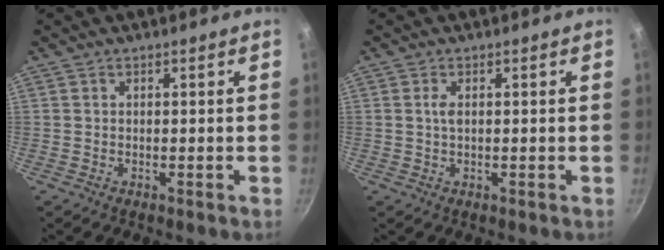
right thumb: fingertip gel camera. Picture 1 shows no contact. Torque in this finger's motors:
{"motor_torque": [-0.31, -0.20, 0.56, 0.30, -0.01]}